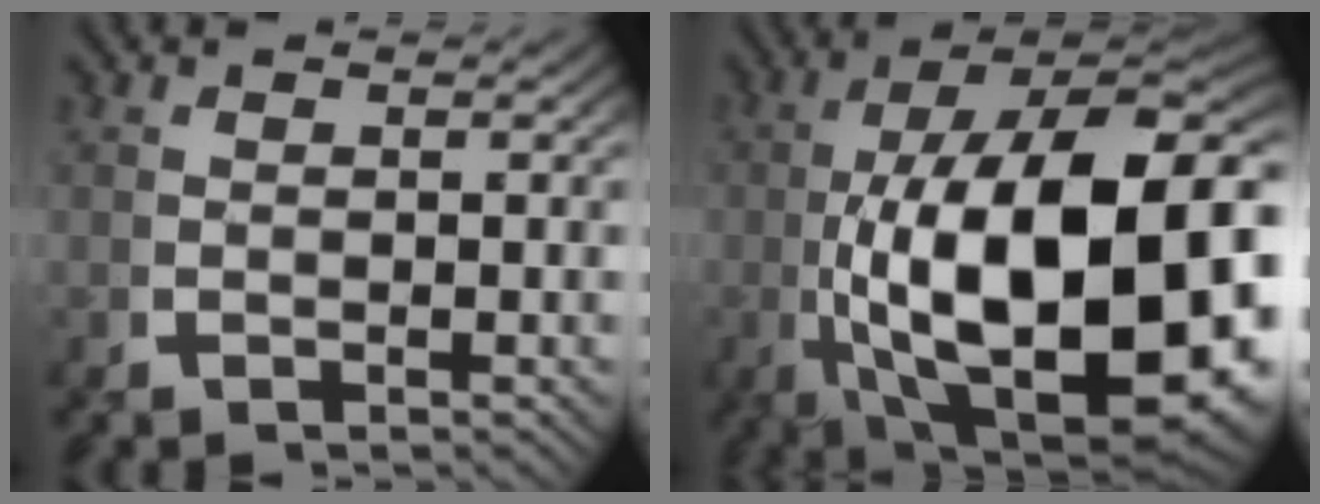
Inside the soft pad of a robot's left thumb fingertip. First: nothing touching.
{"total": 27.8, "force": [-3.4, 15.3, 22.9], "torque": [-0.399, -0.108, 0.013]}